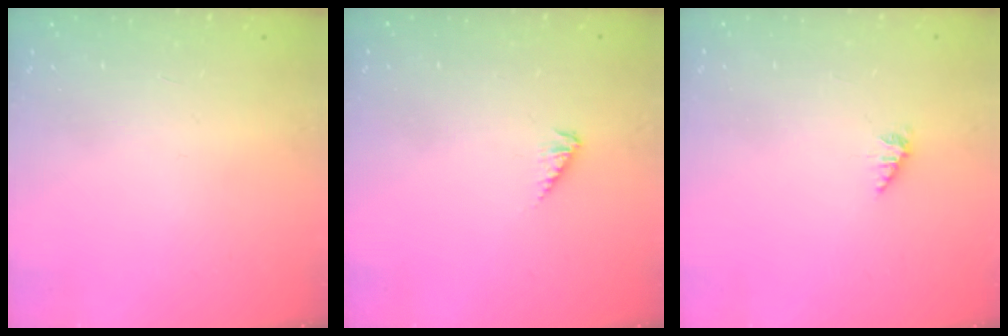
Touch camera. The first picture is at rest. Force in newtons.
{"total": 3.0, "press": 2.9, "slide": 0.6}
{"total": 2.1, "press": 2.1, "slide": 0.3}